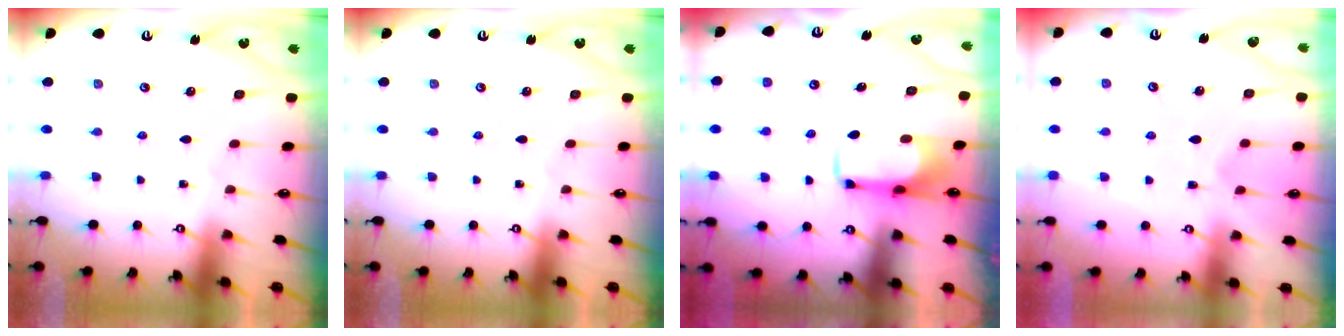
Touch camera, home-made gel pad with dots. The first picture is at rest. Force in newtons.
{"total": 0.0}
{"total": 4.9, "press": 4.8, "slide": 1.2}
{"total": 2.9, "press": 2.7, "slide": 1.1}